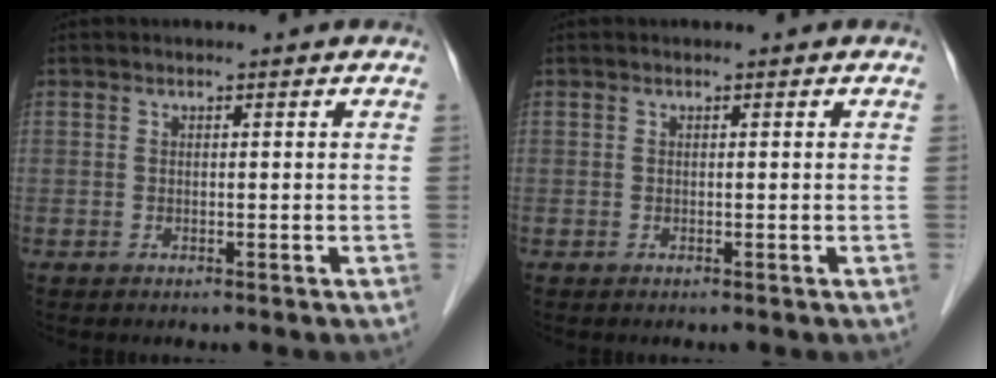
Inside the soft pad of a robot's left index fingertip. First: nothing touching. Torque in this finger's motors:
{"motor_torque": [-0.01, 0.01, 0.00, 0.00]}